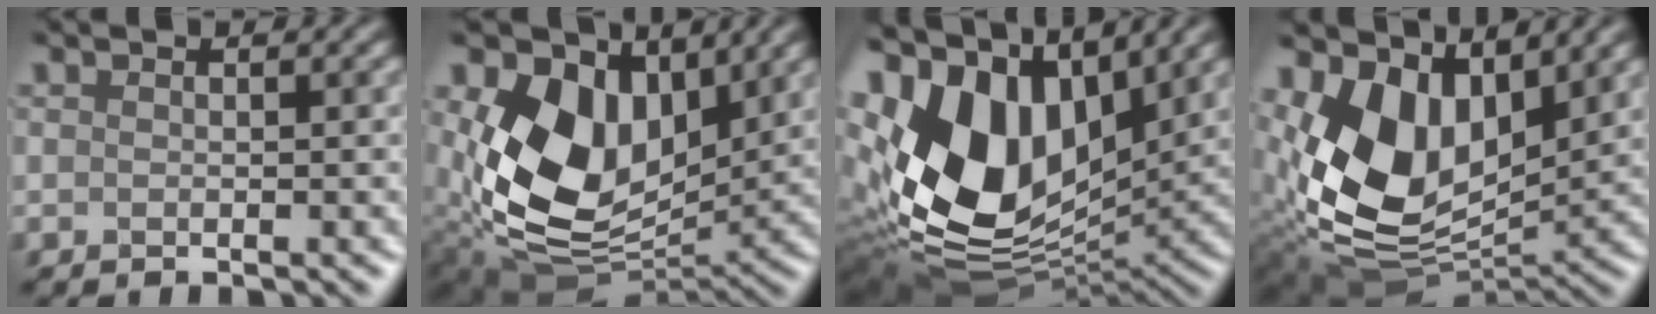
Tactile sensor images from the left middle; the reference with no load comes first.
{"total": 11.4, "force": [3.5, 7.8, 7.5], "torque": [-0.152, -0.016, 0.070]}
{"total": 14.8, "force": [3.8, 9.4, 10.8], "torque": [-0.250, 0.006, 0.065]}
{"total": 9.2, "force": [3.8, 6.0, 5.8], "torque": [-0.132, -0.023, 0.078]}